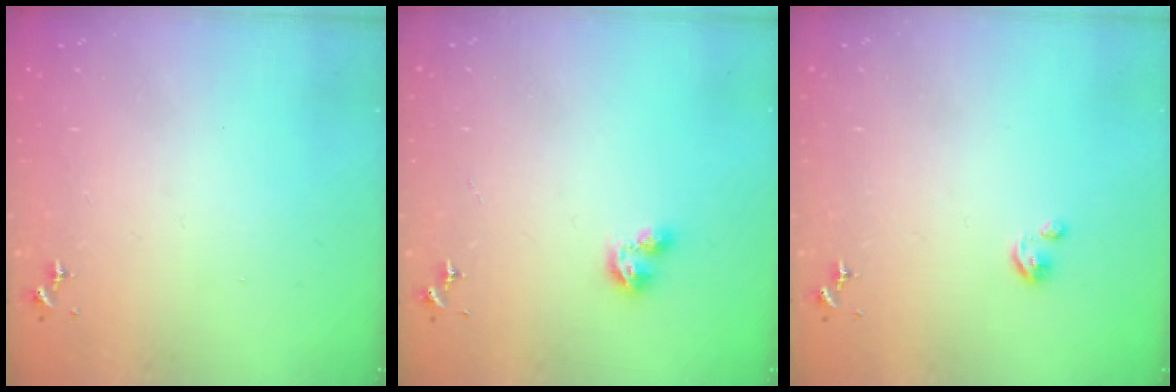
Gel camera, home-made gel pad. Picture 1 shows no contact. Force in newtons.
{"total": 2.6, "press": 2.6, "slide": 0.3}
{"total": 2.5, "press": 2.5, "slide": 0.3}